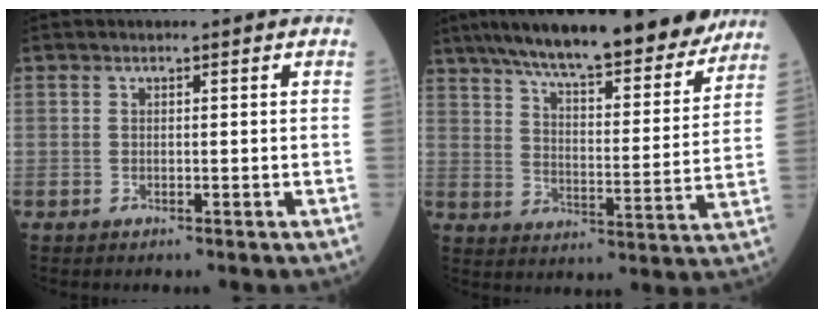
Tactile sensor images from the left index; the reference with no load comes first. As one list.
[{"total": 23.7, "force": [20.0, 4.4, 12.0], "torque": [-0.190, 0.008, 0.279]}]